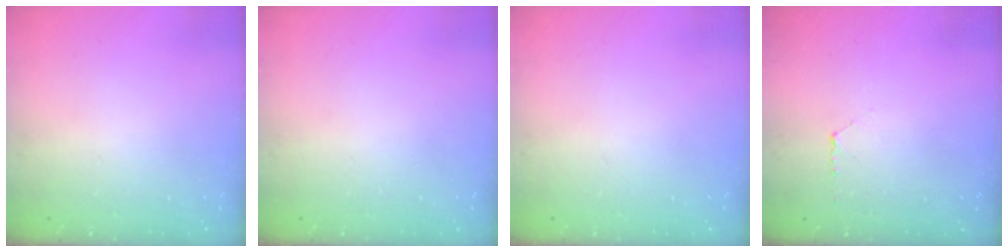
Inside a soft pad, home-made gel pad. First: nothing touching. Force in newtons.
{"total": 0.0}
{"total": 0.0}
{"total": 3.6, "press": 3.5, "slide": 0.4}